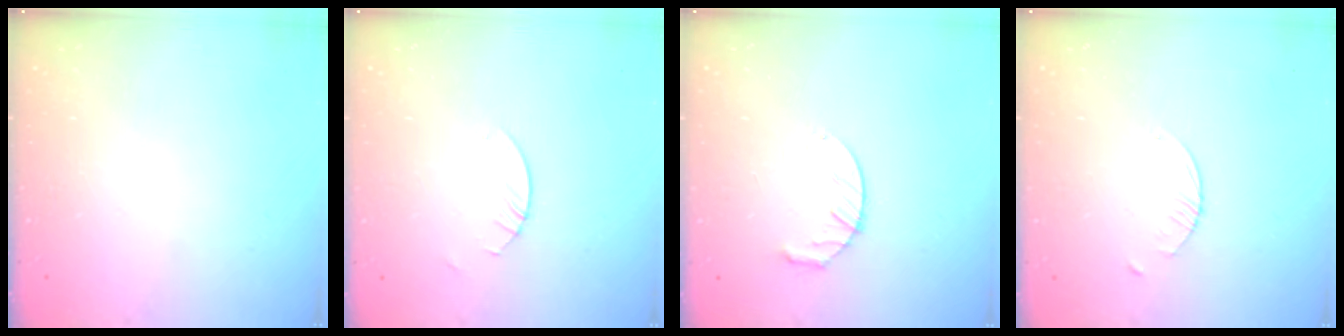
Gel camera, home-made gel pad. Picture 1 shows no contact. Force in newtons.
{"total": 2.7, "press": 2.7, "slide": 0.2}
{"total": 6.8, "press": 6.8, "slide": 0.8}
{"total": 1.5, "press": 1.5, "slide": 0.2}